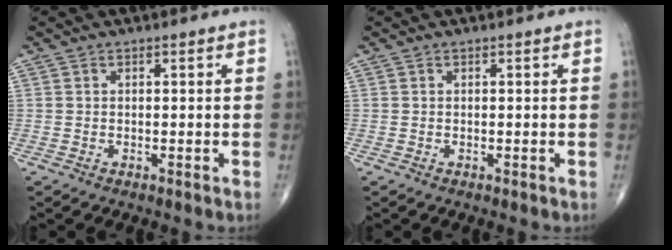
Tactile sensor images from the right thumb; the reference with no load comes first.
{"total": 0.0}